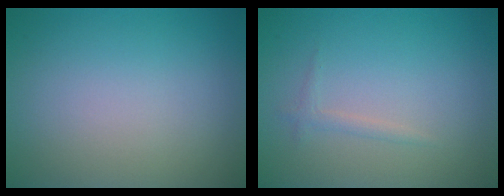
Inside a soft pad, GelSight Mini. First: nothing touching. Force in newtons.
{"total": 0.8, "press": 0.8, "slide": 0.1}